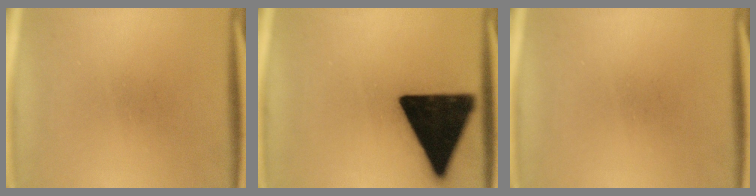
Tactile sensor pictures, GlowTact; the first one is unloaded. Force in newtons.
{"total": 19.9}
{"total": 0.0}